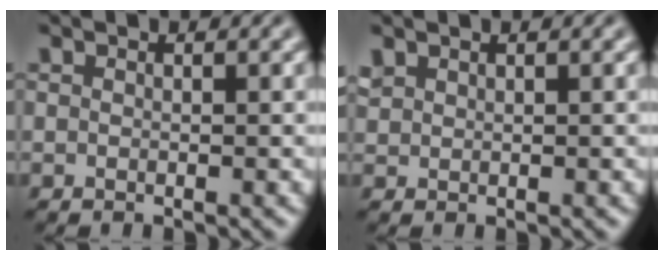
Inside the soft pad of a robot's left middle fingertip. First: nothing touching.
{"total": 0.9, "force": [0.7, 0.5, 0.2], "torque": [-0.008, 0.000, 0.019]}